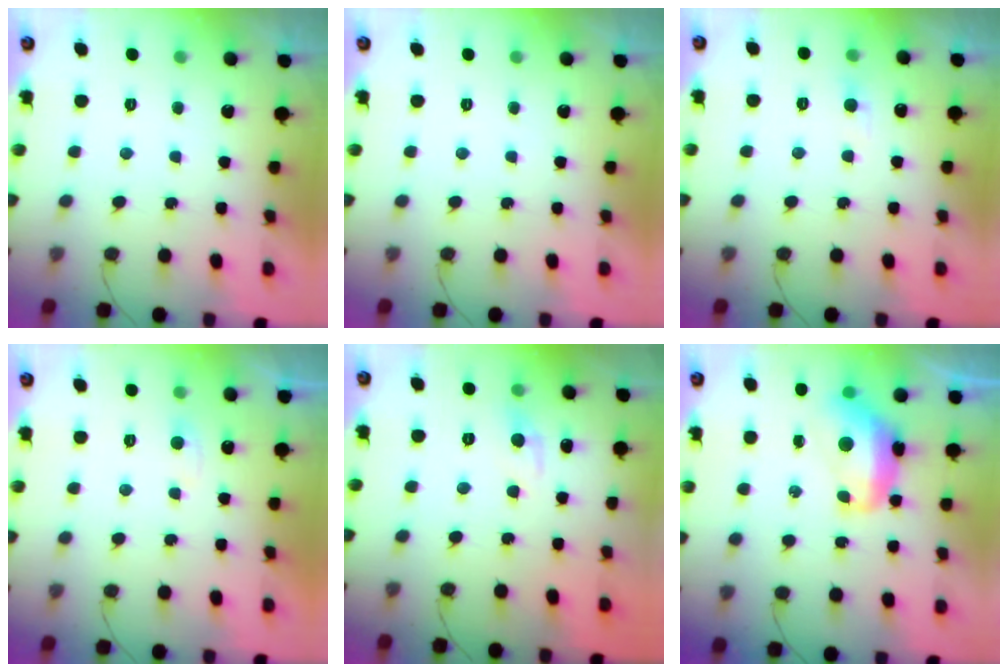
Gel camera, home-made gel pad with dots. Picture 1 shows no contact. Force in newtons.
{"total": 0.0}
{"total": 4.8, "press": 4.7, "slide": 0.5}
{"total": 2.7, "press": 2.7, "slide": 0.2}
{"total": 3.0, "press": 3.0, "slide": 0.4}
{"total": 11.4, "press": 11.4, "slide": 1.2}